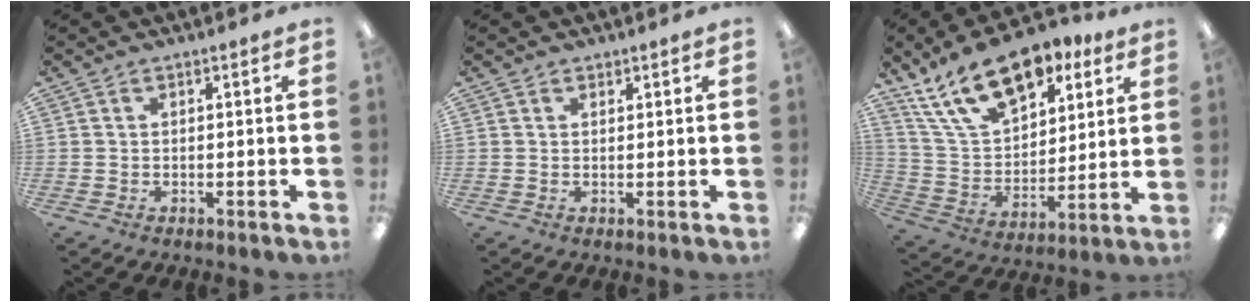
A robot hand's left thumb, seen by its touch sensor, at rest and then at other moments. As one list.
[{"total": 0.8, "force": [0.7, 0.3, 0.0], "torque": [0.000, -0.001, 0.015]}, {"total": 20.6, "force": [13.1, 10.8, 11.7], "torque": [-0.200, -0.056, 0.235]}]